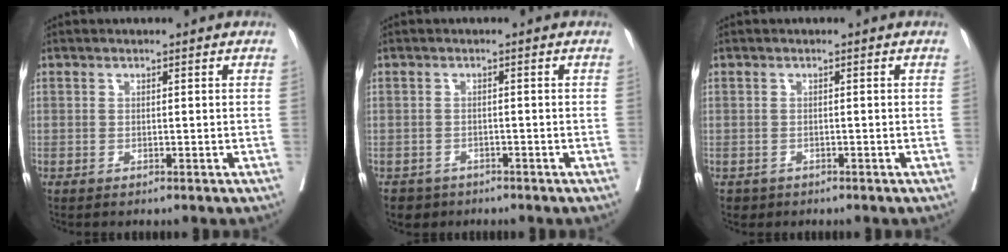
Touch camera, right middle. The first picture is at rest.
{"total": 2.9, "force": [-2.1, 2.0, 0.0], "torque": [-0.004, 0.005, -0.035]}
{"total": 1.5, "force": [-1.0, 1.1, 0.0], "torque": [-0.005, 0.002, -0.015]}